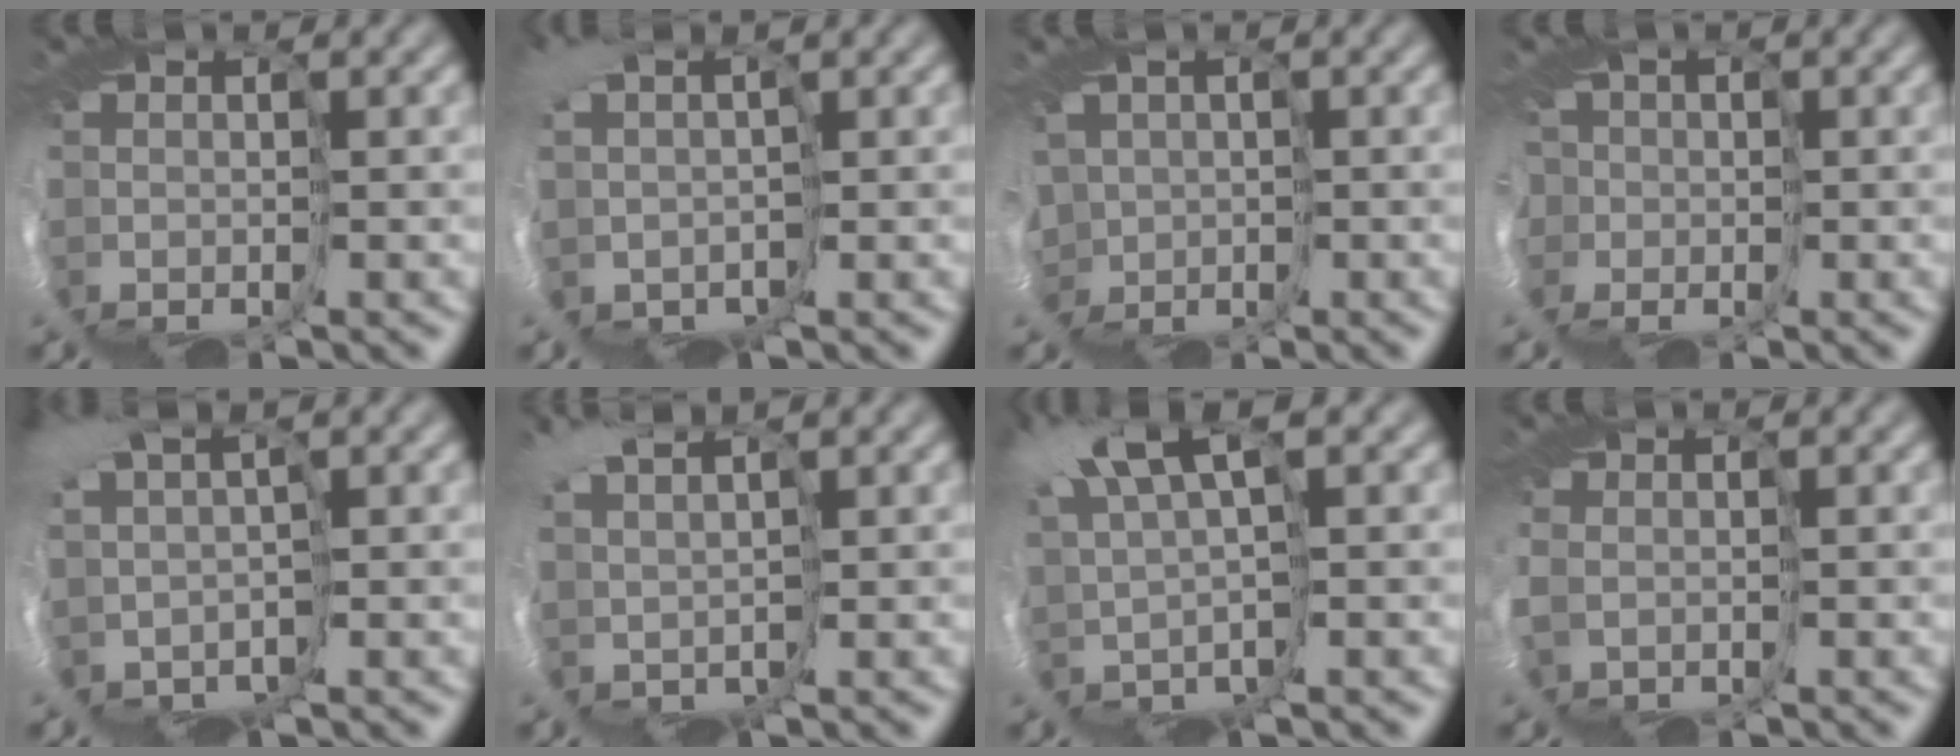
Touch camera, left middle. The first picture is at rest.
{"total": 5.0, "force": [0.0, 3.2, 3.8], "torque": [-0.084, -0.027, -0.005]}
{"total": 6.9, "force": [-0.9, 5.9, 3.5], "torque": [-0.117, -0.015, -0.022]}
{"total": 8.0, "force": [-1.6, 7.3, 2.8], "torque": [-0.108, 0.001, -0.066]}
{"total": 5.2, "force": [0.7, 2.9, 4.2], "torque": [-0.099, -0.018, 0.005]}
{"total": 3.6, "force": [2.2, 1.6, 2.3], "torque": [-0.058, 0.002, 0.031]}
{"total": 6.1, "force": [3.7, 1.4, 4.6], "torque": [-0.124, 0.011, 0.058]}
{"total": 3.2, "force": [0.1, 2.6, 1.8], "torque": [-0.070, -0.003, 0.011]}